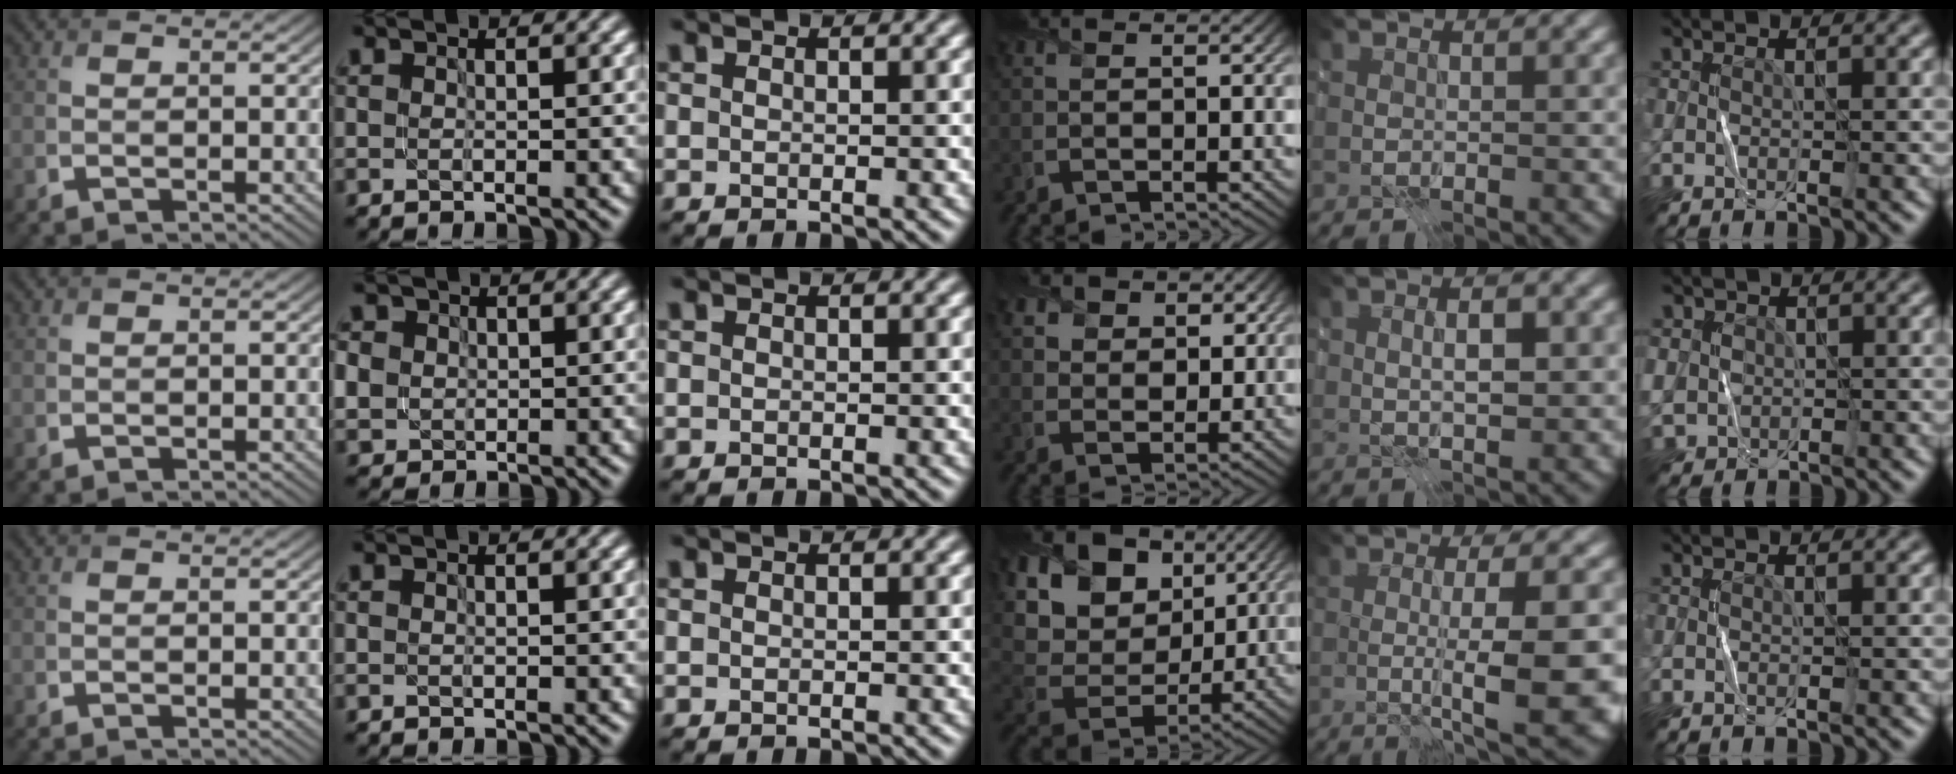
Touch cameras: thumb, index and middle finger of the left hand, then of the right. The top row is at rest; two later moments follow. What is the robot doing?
{"motion": "fold", "object": "shorts"}